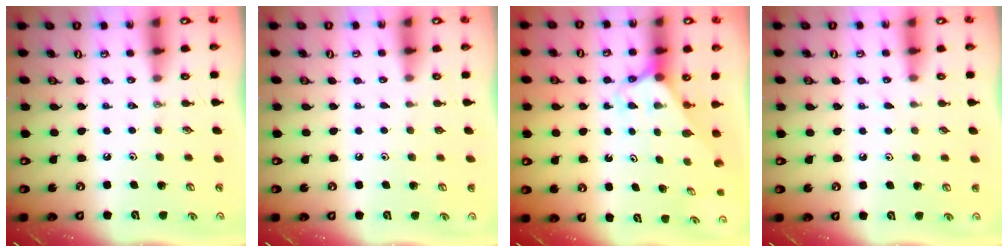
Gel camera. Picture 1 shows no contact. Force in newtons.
{"total": 0.8, "press": 0.8, "slide": 0.1}
{"total": 2.4, "press": 2.4, "slide": 0.2}
{"total": 1.6, "press": 1.6, "slide": 0.3}